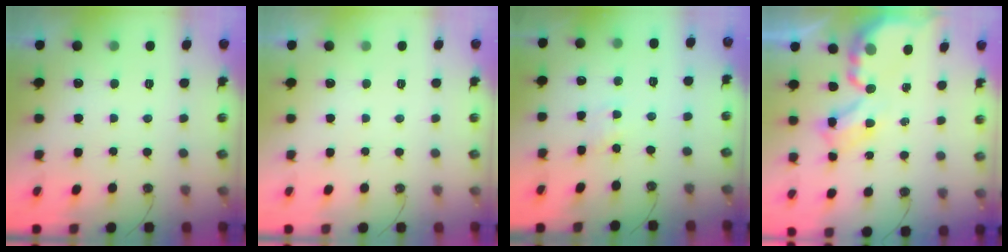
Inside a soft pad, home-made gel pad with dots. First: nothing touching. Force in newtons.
{"total": 0.0}
{"total": 1.7, "press": 1.7, "slide": 0.2}
{"total": 4.9, "press": 4.9, "slide": 0.3}